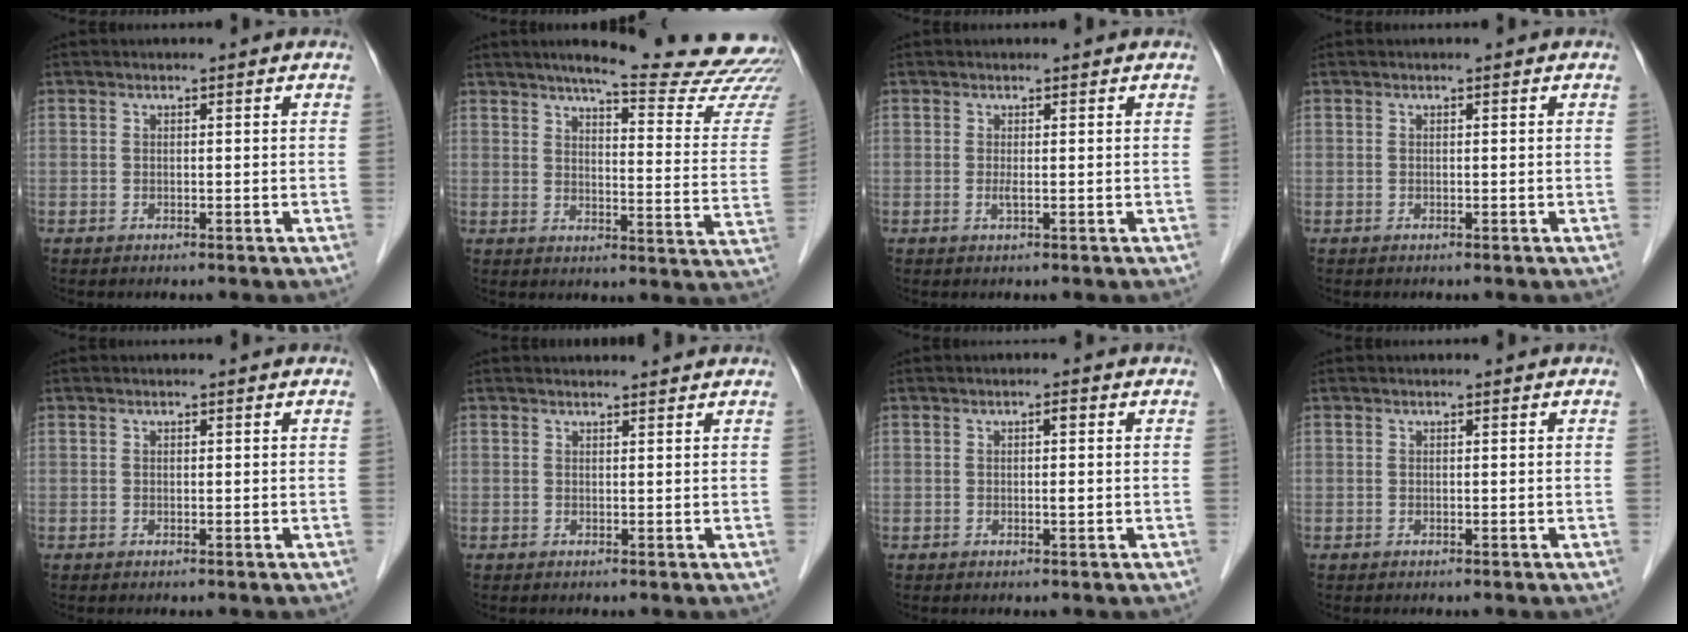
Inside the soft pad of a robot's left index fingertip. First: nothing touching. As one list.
[{"total": 20.7, "force": [19.0, -0.2, 8.2], "torque": [-0.105, -0.100, 0.218]}, {"total": 0.9, "force": [0.0, 0.0, 0.9], "torque": [-0.022, -0.002, -0.001]}, {"total": 0.0}, {"total": 0.0}, {"total": 2.7, "force": [2.5, 0.8, 0.2], "torque": [-0.003, 0.021, 0.028]}, {"total": 1.4, "force": [0.1, 0.3, 1.4], "torque": [-0.021, 0.004, 0.001]}, {"total": 0.0}]